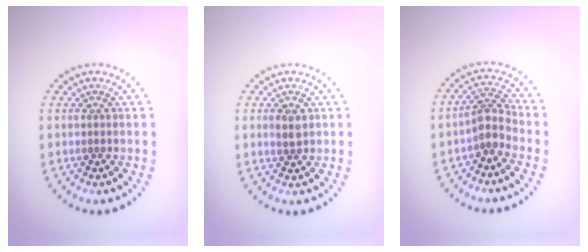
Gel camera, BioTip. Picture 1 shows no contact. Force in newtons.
{"total": 1.5, "press": 1.5, "slide": 0.2}
{"total": 2.4, "press": 1.9, "slide": 1.6}